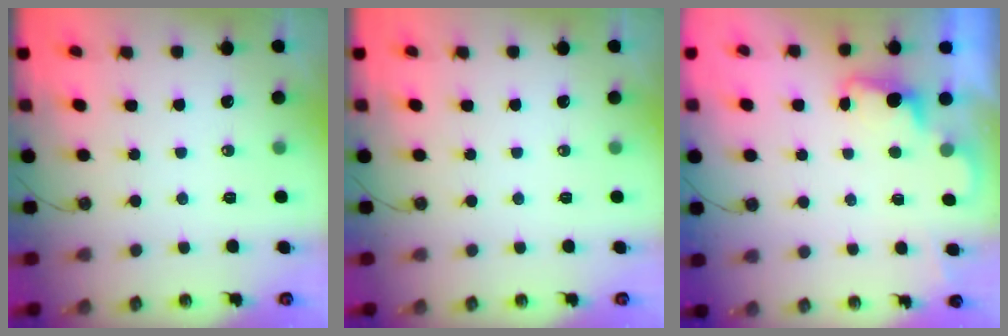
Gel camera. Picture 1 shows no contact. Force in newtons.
{"total": 0.0}
{"total": 2.2, "press": 2.1, "slide": 0.7}